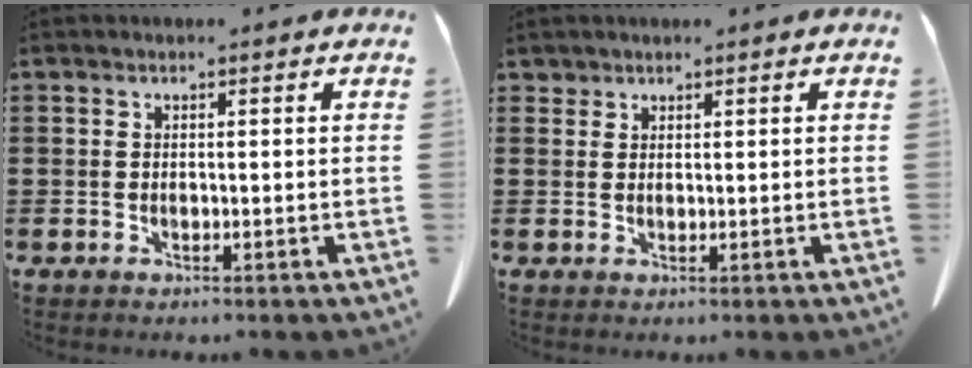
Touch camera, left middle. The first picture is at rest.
{"total": 1.2, "force": [1.1, 0.5, 0.1], "torque": [-0.007, 0.002, 0.022]}